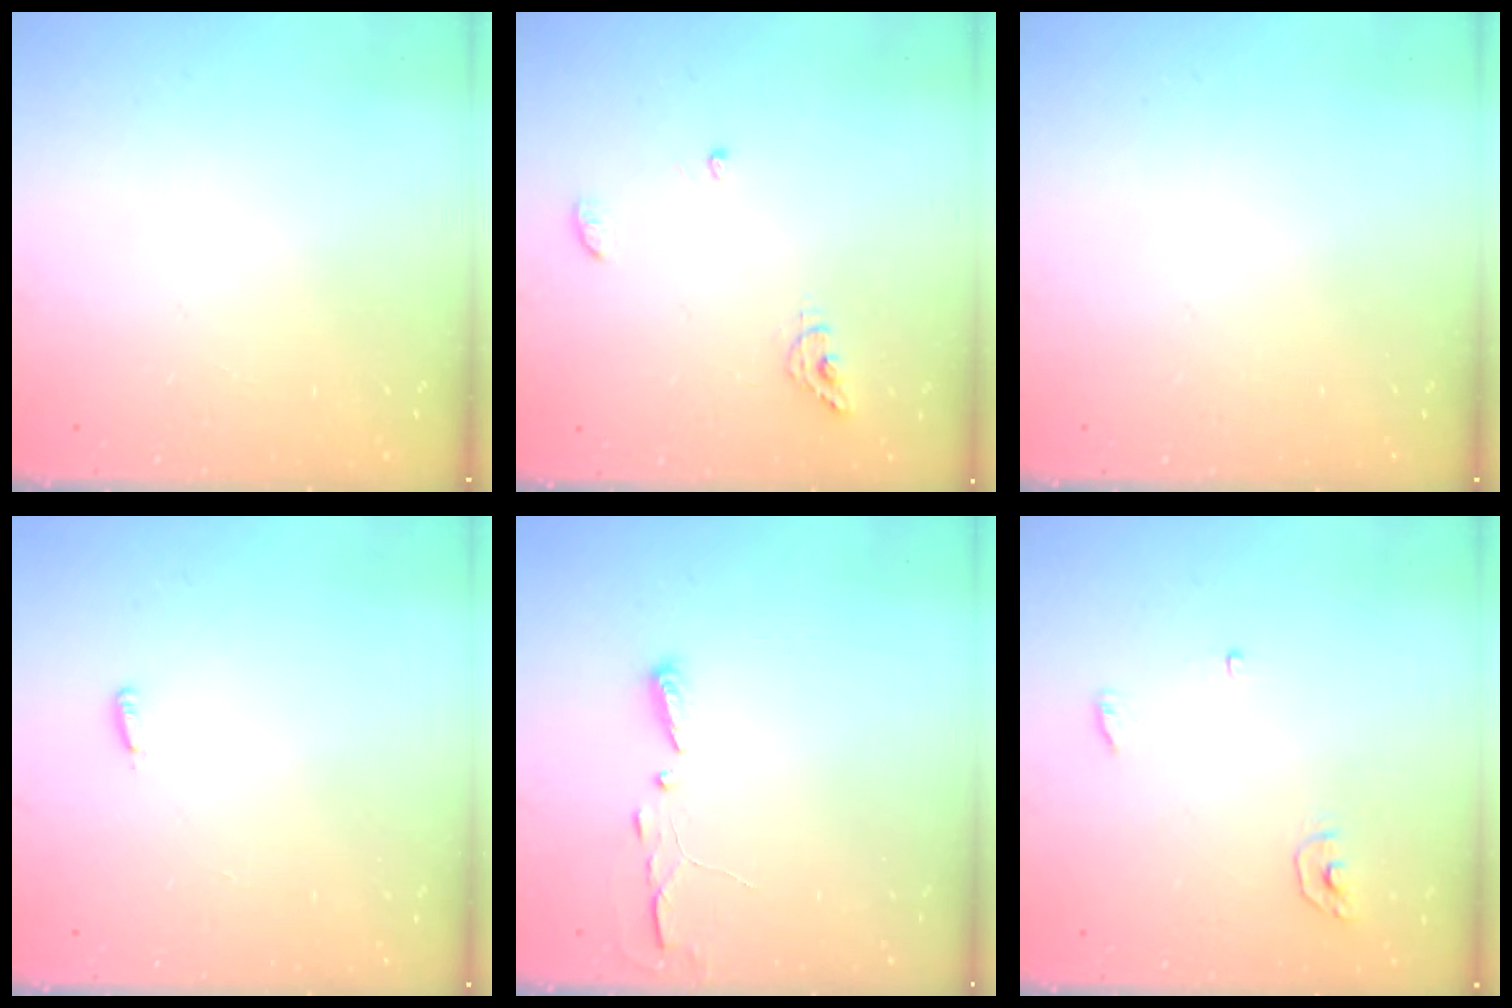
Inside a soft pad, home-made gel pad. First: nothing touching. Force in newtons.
{"total": 6.8, "press": 6.8, "slide": 0.5}
{"total": 0.0}
{"total": 2.9, "press": 2.8, "slide": 0.9}
{"total": 2.9, "press": 2.9, "slide": 0.4}
{"total": 3.8, "press": 3.8, "slide": 0.5}